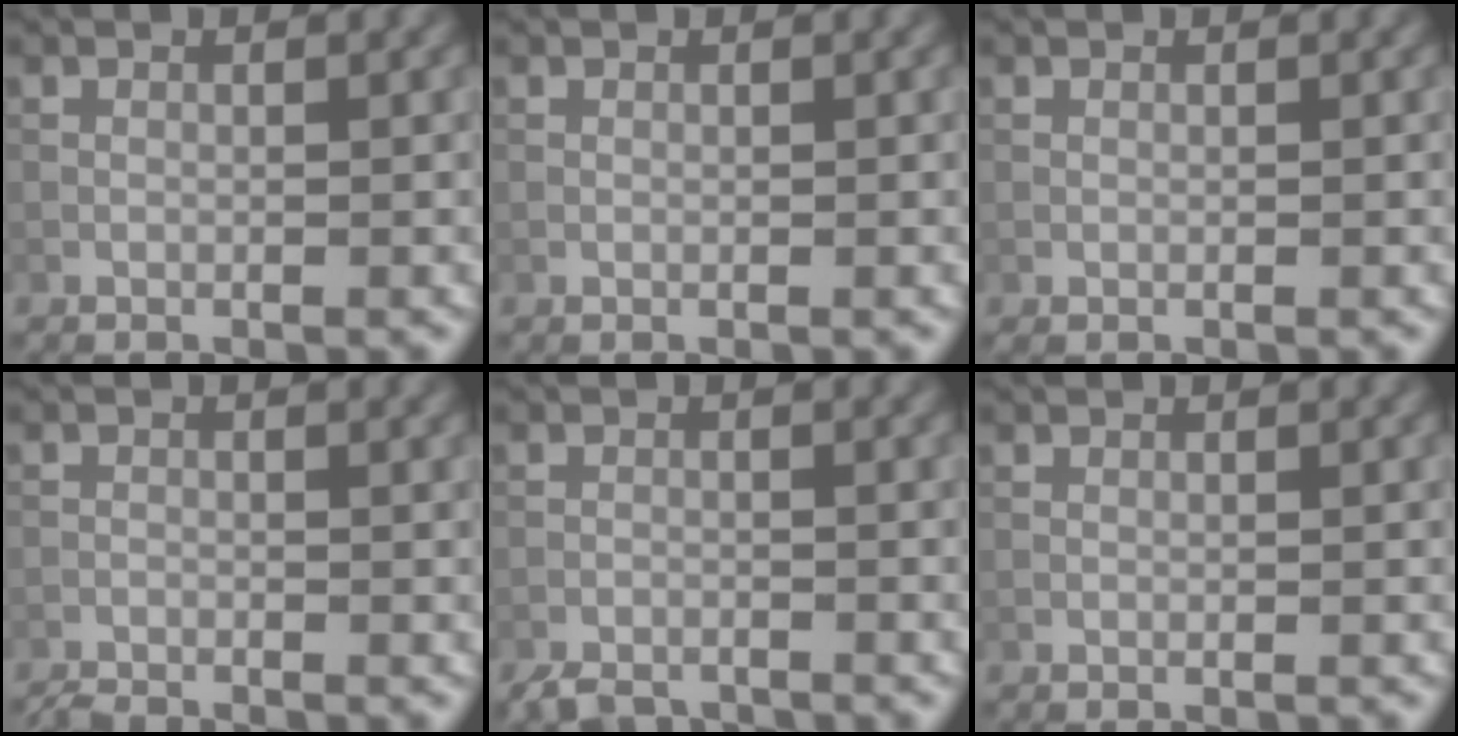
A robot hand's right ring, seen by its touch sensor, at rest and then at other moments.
{"total": 0.0}
{"total": 0.0}
{"total": 1.7, "force": [-1.6, 0.2, 0.2], "torque": [-0.005, -0.006, -0.040]}
{"total": 2.8, "force": [-2.5, 1.0, 0.8], "torque": [-0.014, -0.007, -0.050]}
{"total": 0.0}